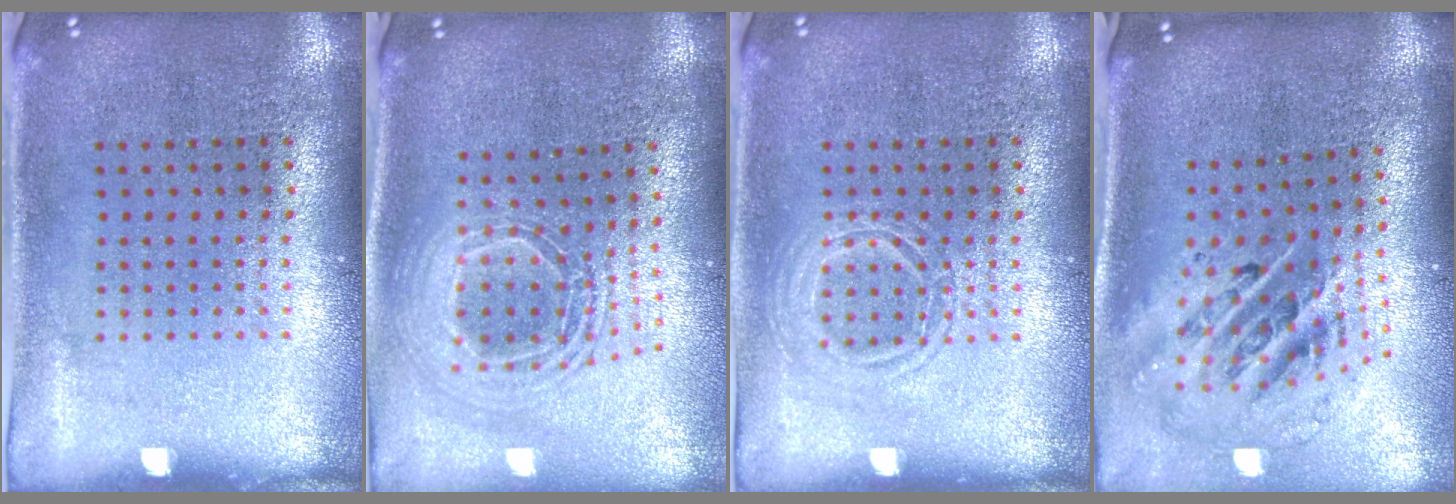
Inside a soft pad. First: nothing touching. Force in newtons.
{"total": 2.0, "press": 1.7, "slide": 1.2}
{"total": 1.6, "press": 1.6, "slide": 0.2}
{"total": 2.5, "press": 1.7, "slide": 1.8}